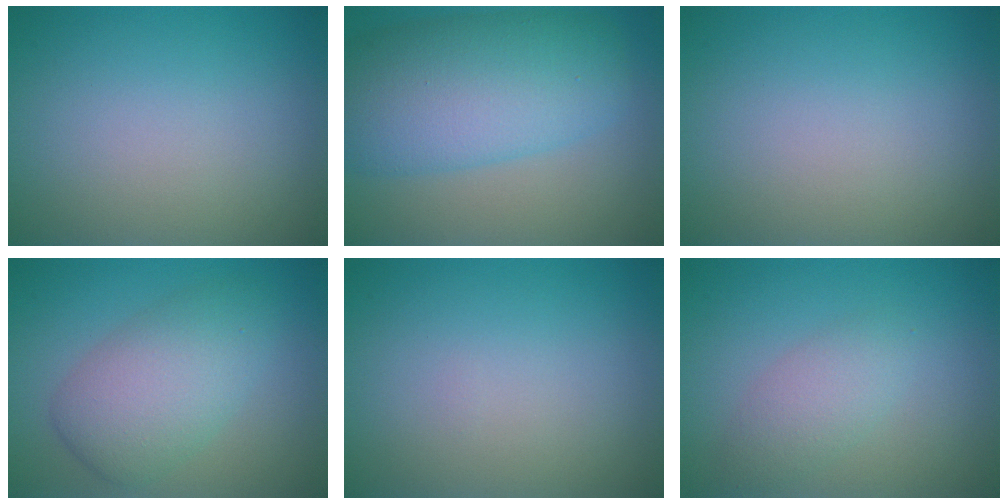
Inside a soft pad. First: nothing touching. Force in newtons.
{"total": 9.5, "press": 9.5, "slide": 0.2}
{"total": 0.0}
{"total": 5.6, "press": 5.6, "slide": 0.3}
{"total": 0.0}
{"total": 2.4, "press": 2.4, "slide": 0.0}